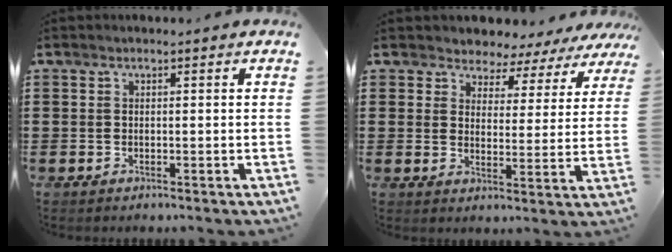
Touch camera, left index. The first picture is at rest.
{"total": 3.7, "force": [3.5, 1.3, -0.2], "torque": [-0.022, -0.022, 0.056]}